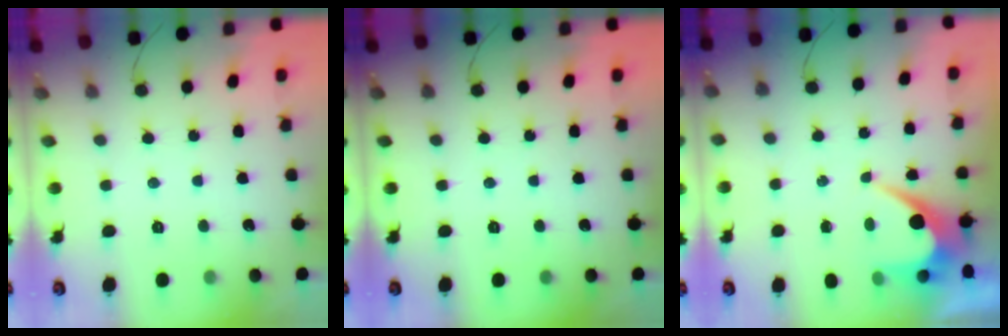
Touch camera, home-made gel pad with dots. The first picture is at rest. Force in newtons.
{"total": 0.0}
{"total": 6.9, "press": 6.8, "slide": 0.6}